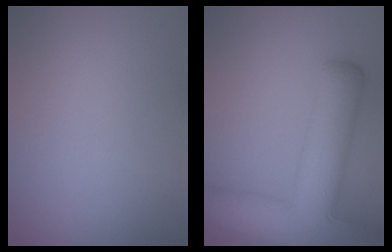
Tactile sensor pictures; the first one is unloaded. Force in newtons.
{"total": 10.7, "press": 10.7, "slide": 0.6}